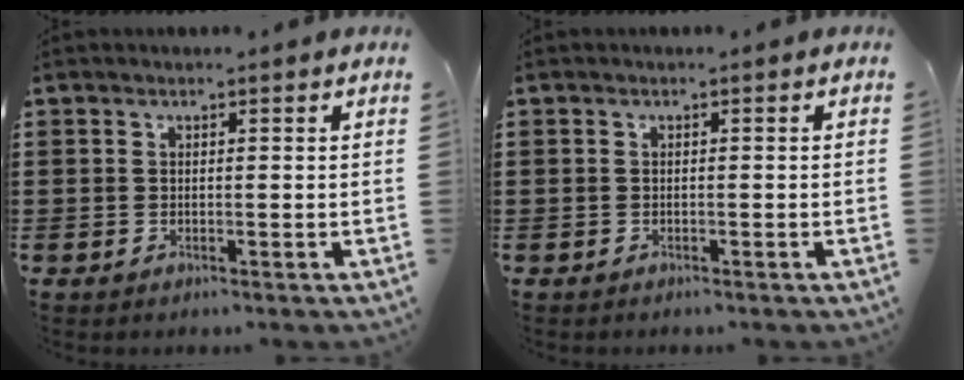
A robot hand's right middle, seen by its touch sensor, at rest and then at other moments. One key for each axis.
{"total": 0.6, "fx": -0.4, "fy": 0.4, "fz": -0.1, "tx": 0.001, "ty": 0.004, "tz": -0.011}